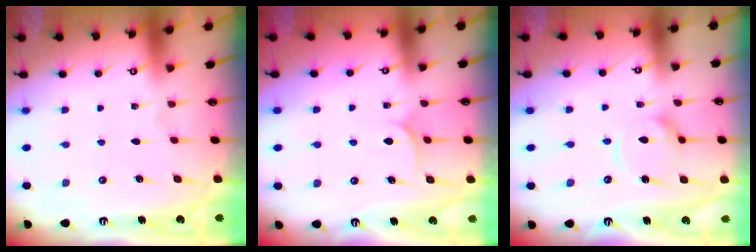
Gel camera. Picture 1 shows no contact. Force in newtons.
{"total": 5.4, "press": 5.4, "slide": 0.6}
{"total": 9.0, "press": 8.9, "slide": 0.8}